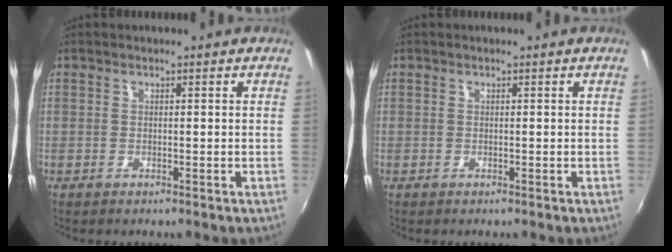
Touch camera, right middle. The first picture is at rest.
{"total": 0.0}